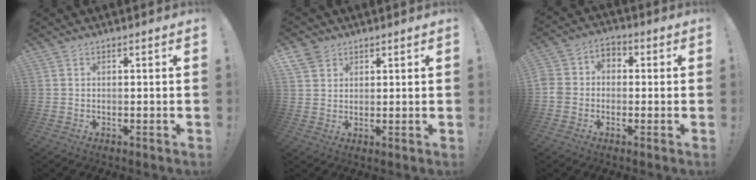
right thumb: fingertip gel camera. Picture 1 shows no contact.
{"total": 4.9, "force": [3.3, 3.5, 1.2], "torque": [-0.029, -0.013, 0.065]}
{"total": 6.2, "force": [-2.6, 5.2, 2.1], "torque": [-0.044, 0.029, -0.049]}